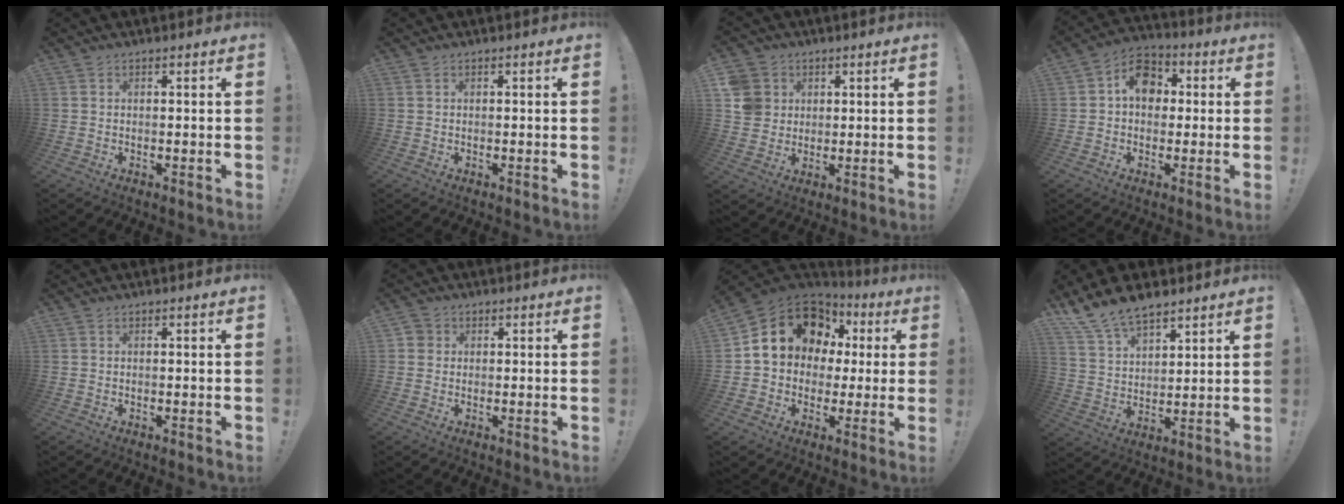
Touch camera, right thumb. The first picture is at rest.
{"total": 0.0}
{"total": 7.8, "force": [2.1, 7.3, 2.0], "torque": [-0.036, -0.004, 0.046]}
{"total": 10.0, "force": [1.6, 7.9, 5.9], "torque": [-0.079, 0.010, 0.032]}
{"total": 0.0}
{"total": 2.2, "force": [0.5, 2.1, 0.6], "torque": [-0.006, 0.002, 0.009]}
{"total": 14.4, "force": [5.2, 11.6, 6.8], "torque": [-0.102, -0.023, 0.109]}
{"total": 11.1, "force": [9.1, 4.7, 4.2], "torque": [-0.086, -0.057, 0.176]}